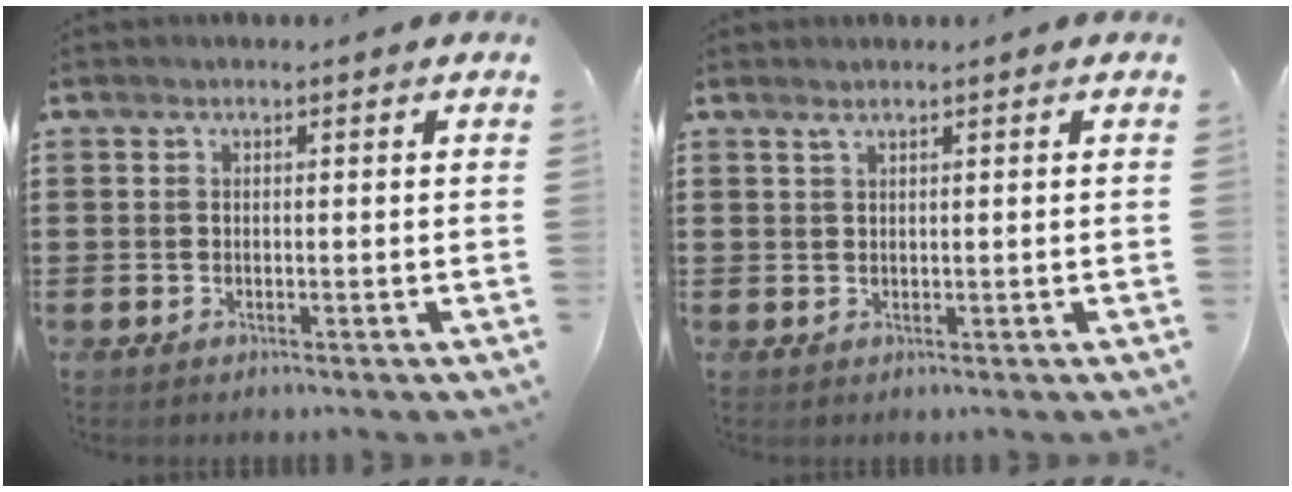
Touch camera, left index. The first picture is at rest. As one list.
[{"total": 0.9, "force": [0.5, 0.0, 0.7], "torque": [-0.014, 0.000, 0.009]}]